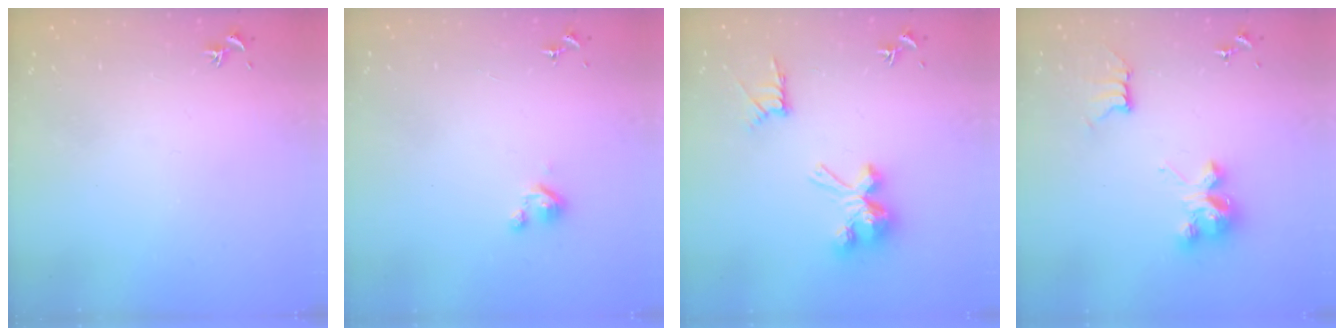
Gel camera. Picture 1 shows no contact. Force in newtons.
{"total": 2.8, "press": 2.8, "slide": 0.3}
{"total": 12.1, "press": 12.1, "slide": 0.1}
{"total": 8.6, "press": 8.6, "slide": 0.2}